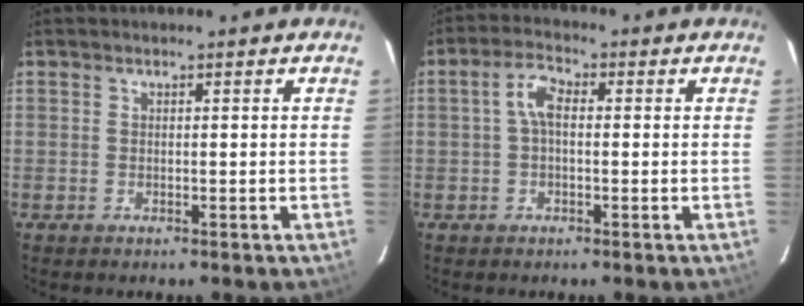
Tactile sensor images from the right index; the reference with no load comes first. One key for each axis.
{"total": 4.0, "fx": 0.1, "fy": 2.1, "fz": 3.4, "tx": -0.070, "ty": 0.015, "tz": 0.002}